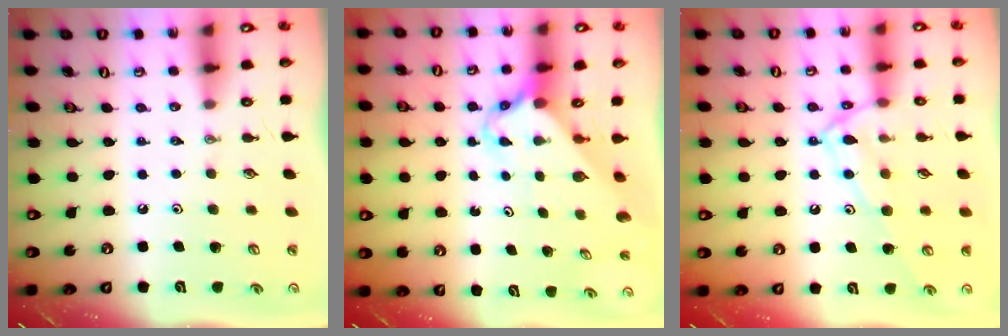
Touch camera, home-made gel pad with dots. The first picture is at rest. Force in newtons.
{"total": 2.7, "press": 2.7, "slide": 0.2}
{"total": 13.2, "press": 13.1, "slide": 0.9}